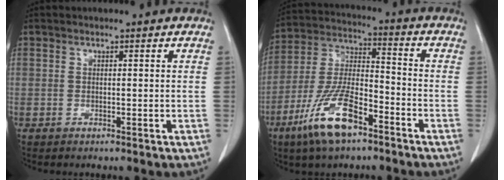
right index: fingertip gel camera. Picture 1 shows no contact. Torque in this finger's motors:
{"motor_torque": [0.71, -0.65, 0.20, 0.02]}